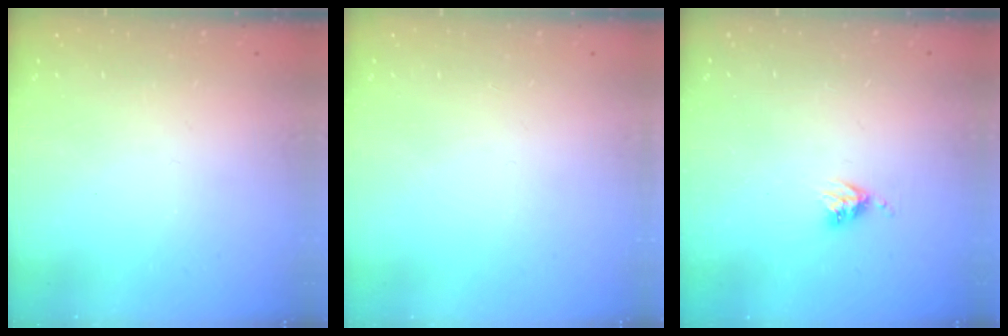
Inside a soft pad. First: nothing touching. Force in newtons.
{"total": 0.0}
{"total": 5.2, "press": 5.2, "slide": 0.6}